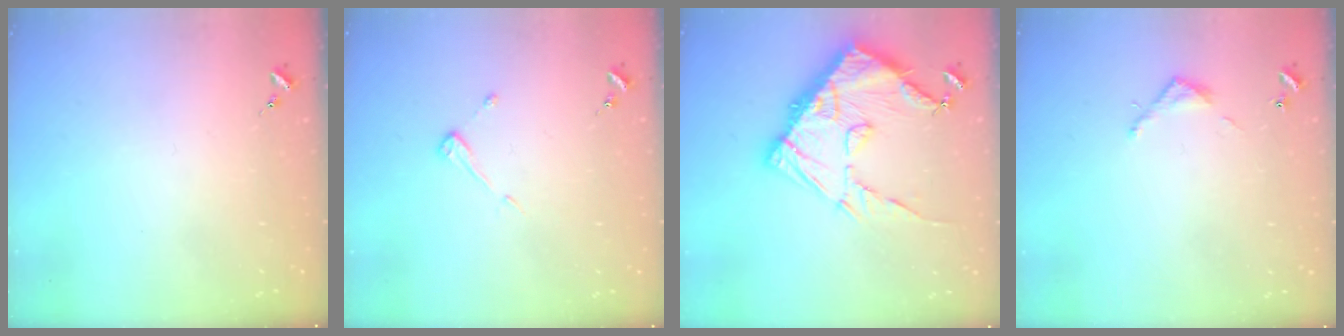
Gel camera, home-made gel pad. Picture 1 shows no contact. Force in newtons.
{"total": 3.9, "press": 3.9, "slide": 0.4}
{"total": 19.1, "press": 19.0, "slide": 1.6}
{"total": 3.2, "press": 3.2, "slide": 0.2}